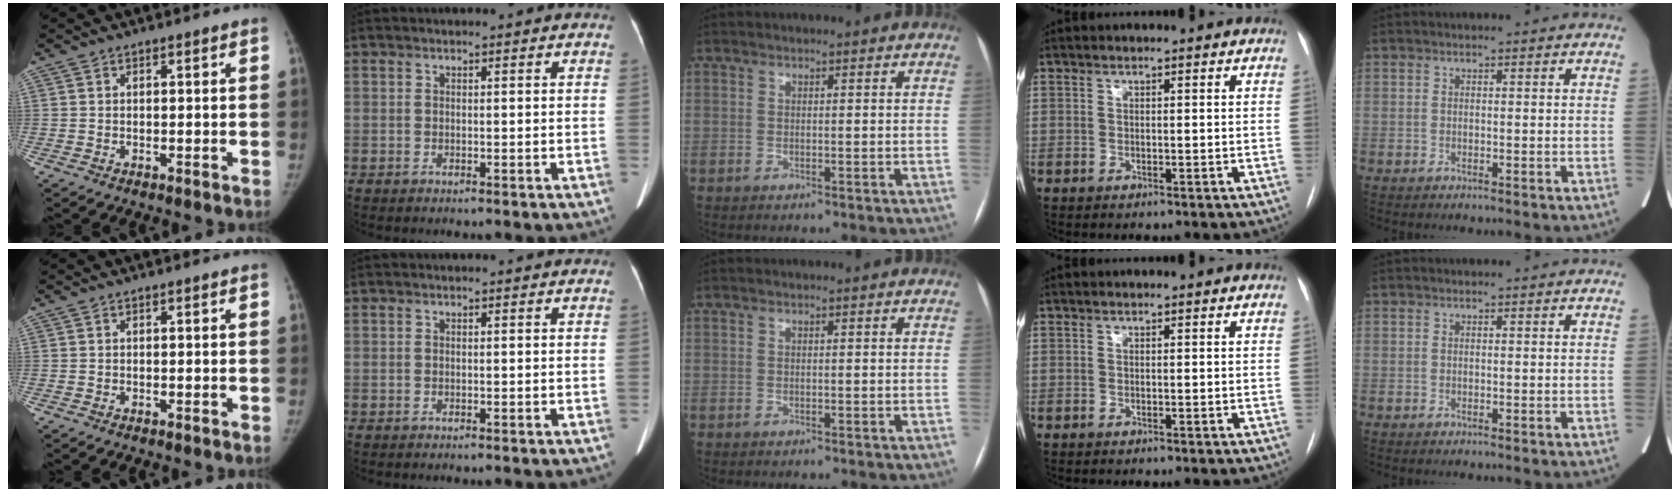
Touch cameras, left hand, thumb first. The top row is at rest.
{}